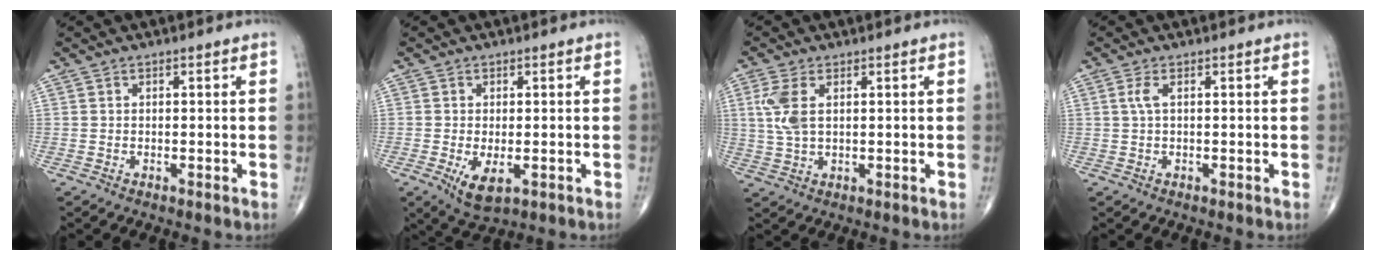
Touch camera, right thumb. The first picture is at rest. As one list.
[{"total": 5.2, "force": [-1.6, 2.3, 4.4], "torque": [-0.077, -0.012, -0.018]}, {"total": 5.7, "force": [1.5, 2.7, 4.7], "torque": [-0.118, 0.003, 0.035]}, {"total": 1.6, "force": [0.3, 0.4, 1.5], "torque": [-0.048, 0.006, 0.010]}]